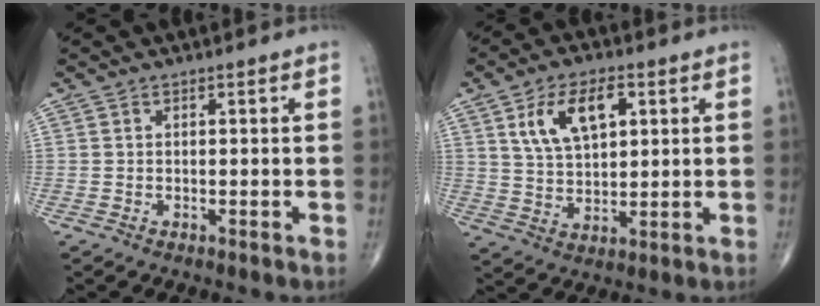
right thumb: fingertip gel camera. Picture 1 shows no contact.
{"total": 10.8, "force": [4.1, 5.9, 8.1], "torque": [-0.131, -0.006, 0.078]}